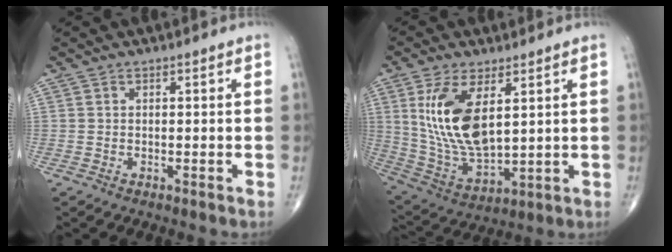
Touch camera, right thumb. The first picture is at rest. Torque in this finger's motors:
{"motor_torque": [-1.04, 1.47, 1.34, 0.53, 0.18]}